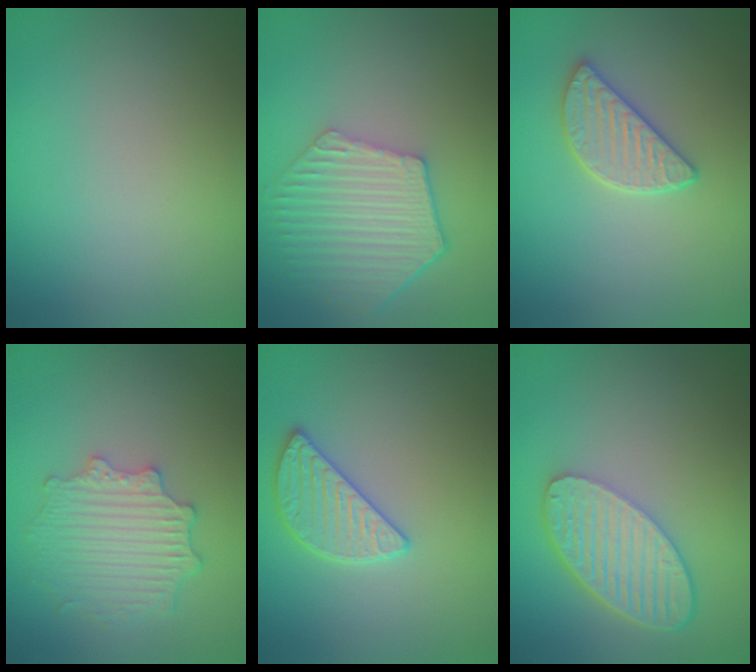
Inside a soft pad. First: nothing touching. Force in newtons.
{"total": 5.9, "press": 4.8, "slide": 3.5}
{"total": 2.9, "press": 2.8, "slide": 0.9}
{"total": 4.2, "press": 3.5, "slide": 2.4}
{"total": 2.8, "press": 2.8, "slide": 0.3}
{"total": 5.8, "press": 4.5, "slide": 3.7}